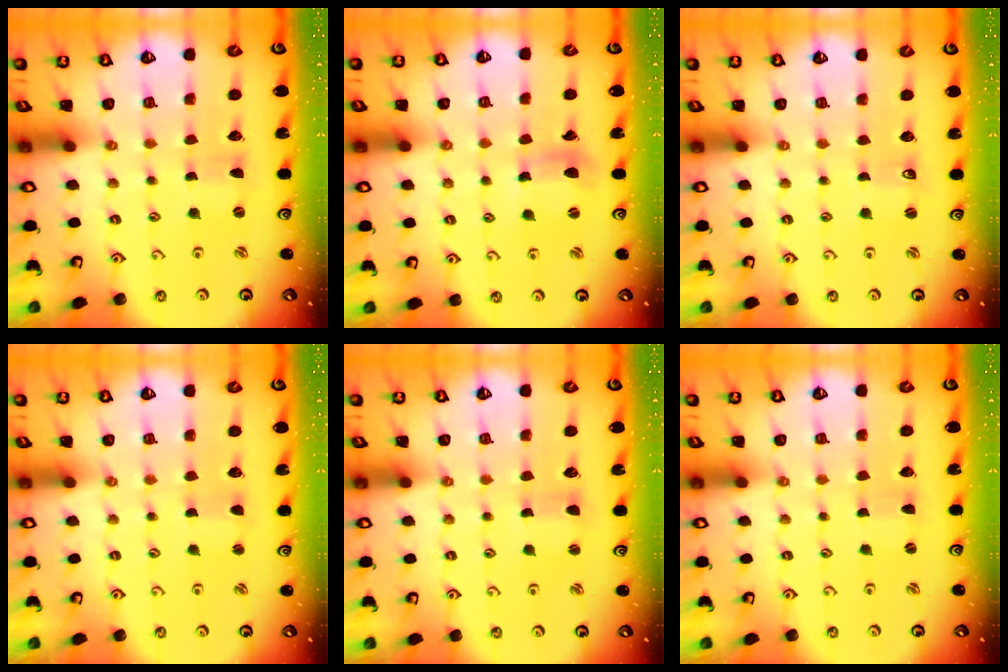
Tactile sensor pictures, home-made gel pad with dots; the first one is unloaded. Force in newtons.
{"total": 6.9, "press": 6.8, "slide": 1.2}
{"total": 1.4, "press": 1.4, "slide": 0.1}
{"total": 0.8, "press": 0.8, "slide": 0.0}
{"total": 1.2, "press": 1.1, "slide": 0.3}
{"total": 0.7, "press": 0.7, "slide": 0.1}